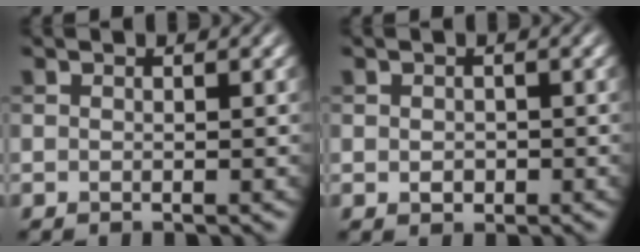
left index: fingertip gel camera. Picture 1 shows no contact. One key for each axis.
{"total": 1.0, "fx": -0.1, "fy": 0.8, "fz": 0.6, "tx": -0.009, "ty": -0.004, "tz": -0.002}